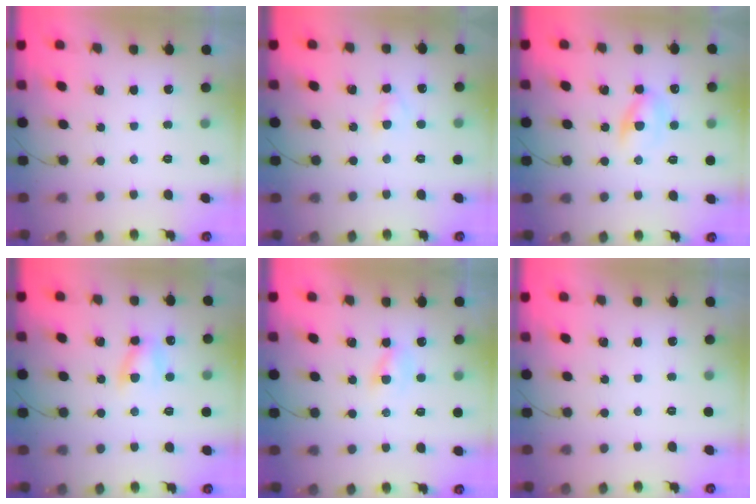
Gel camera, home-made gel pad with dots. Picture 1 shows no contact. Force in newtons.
{"total": 2.6, "press": 2.4, "slide": 1.1}
{"total": 6.1, "press": 6.0, "slide": 0.9}
{"total": 6.4, "press": 6.2, "slide": 1.5}
{"total": 2.0, "press": 1.8, "slide": 0.9}
{"total": 0.0}